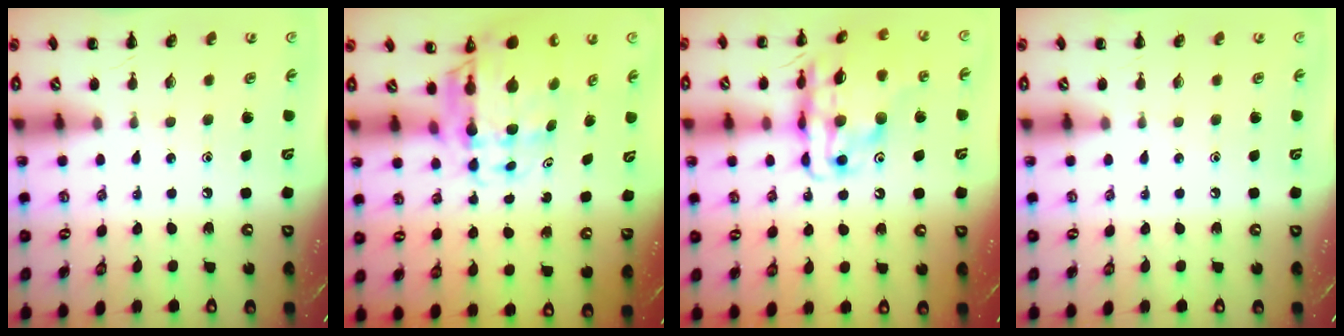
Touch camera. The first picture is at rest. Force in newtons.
{"total": 9.5, "press": 9.1, "slide": 2.8}
{"total": 19.5, "press": 19.2, "slide": 3.6}
{"total": 0.0}